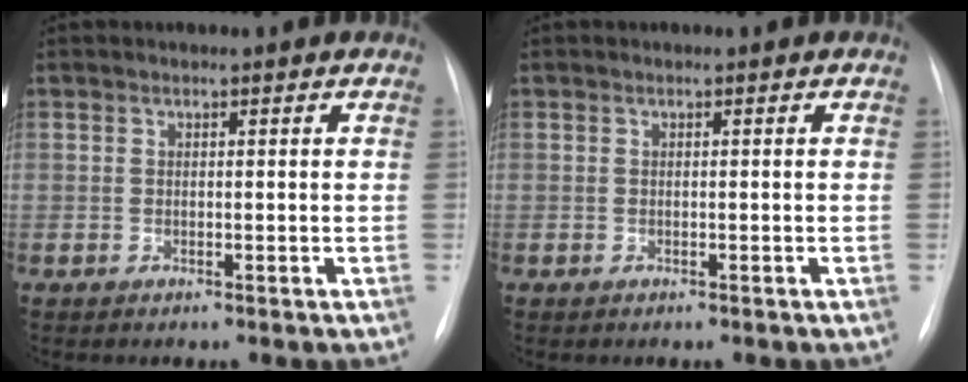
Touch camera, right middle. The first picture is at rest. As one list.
[{"total": 0.0}]